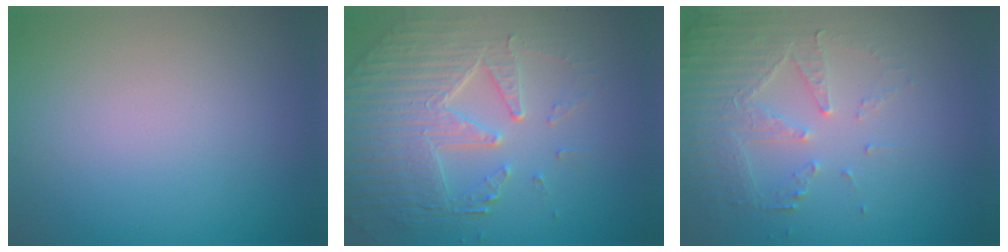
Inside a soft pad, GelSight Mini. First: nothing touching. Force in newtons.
{"total": 7.1, "press": 5.2, "slide": 4.8}
{"total": 5.4, "press": 3.7, "slide": 3.9}